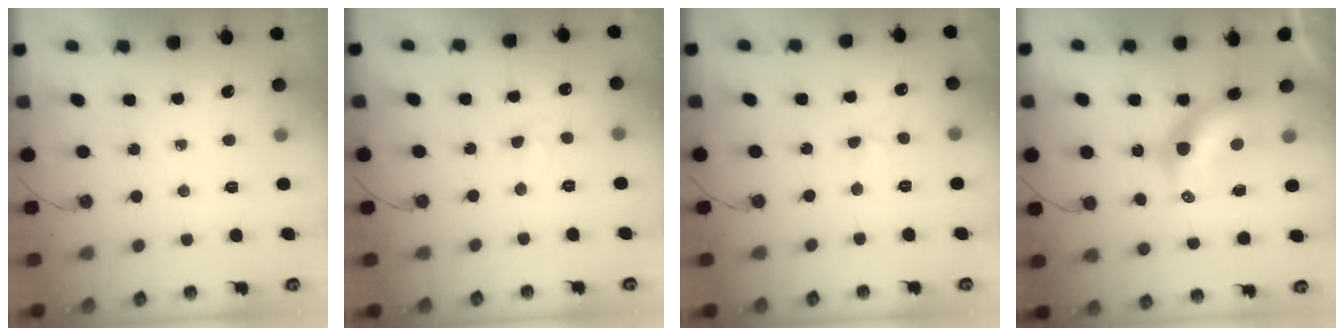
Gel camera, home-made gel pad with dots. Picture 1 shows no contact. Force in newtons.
{"total": 3.3, "press": 3.2, "slide": 0.7}
{"total": 3.0, "press": 2.9, "slide": 0.4}
{"total": 8.0, "press": 8.0, "slide": 0.7}